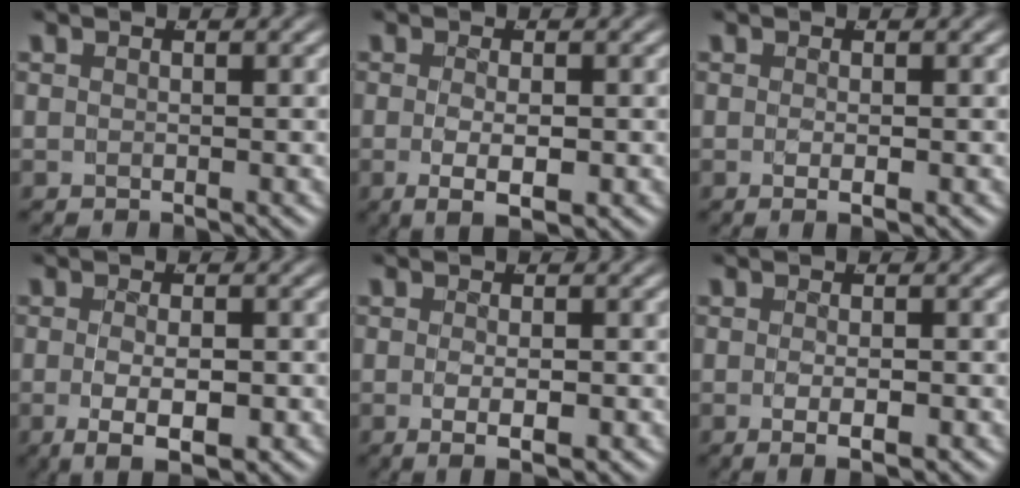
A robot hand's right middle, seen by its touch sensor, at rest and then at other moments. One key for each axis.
{"total": 4.1, "fx": -1.6, "fy": 1.3, "fz": 3.6, "tx": -0.070, "ty": -0.023, "tz": -0.011}
{"total": 1.1, "fx": -0.4, "fy": -0.6, "fz": 0.8, "tx": -0.019, "ty": -0.008, "tz": -0.002}
{"total": 5.4, "fx": -2.3, "fy": 2.1, "fz": 4.4, "tx": -0.085, "ty": -0.028, "tz": -0.019}
{"total": 2.6, "fx": -1.0, "fy": 0.4, "fz": 2.4, "tx": -0.046, "ty": -0.014, "tz": -0.007}
{"total": 2.2, "fx": -1.0, "fy": 0.1, "fz": 2.0, "tx": -0.037, "ty": -0.011, "tz": -0.008}